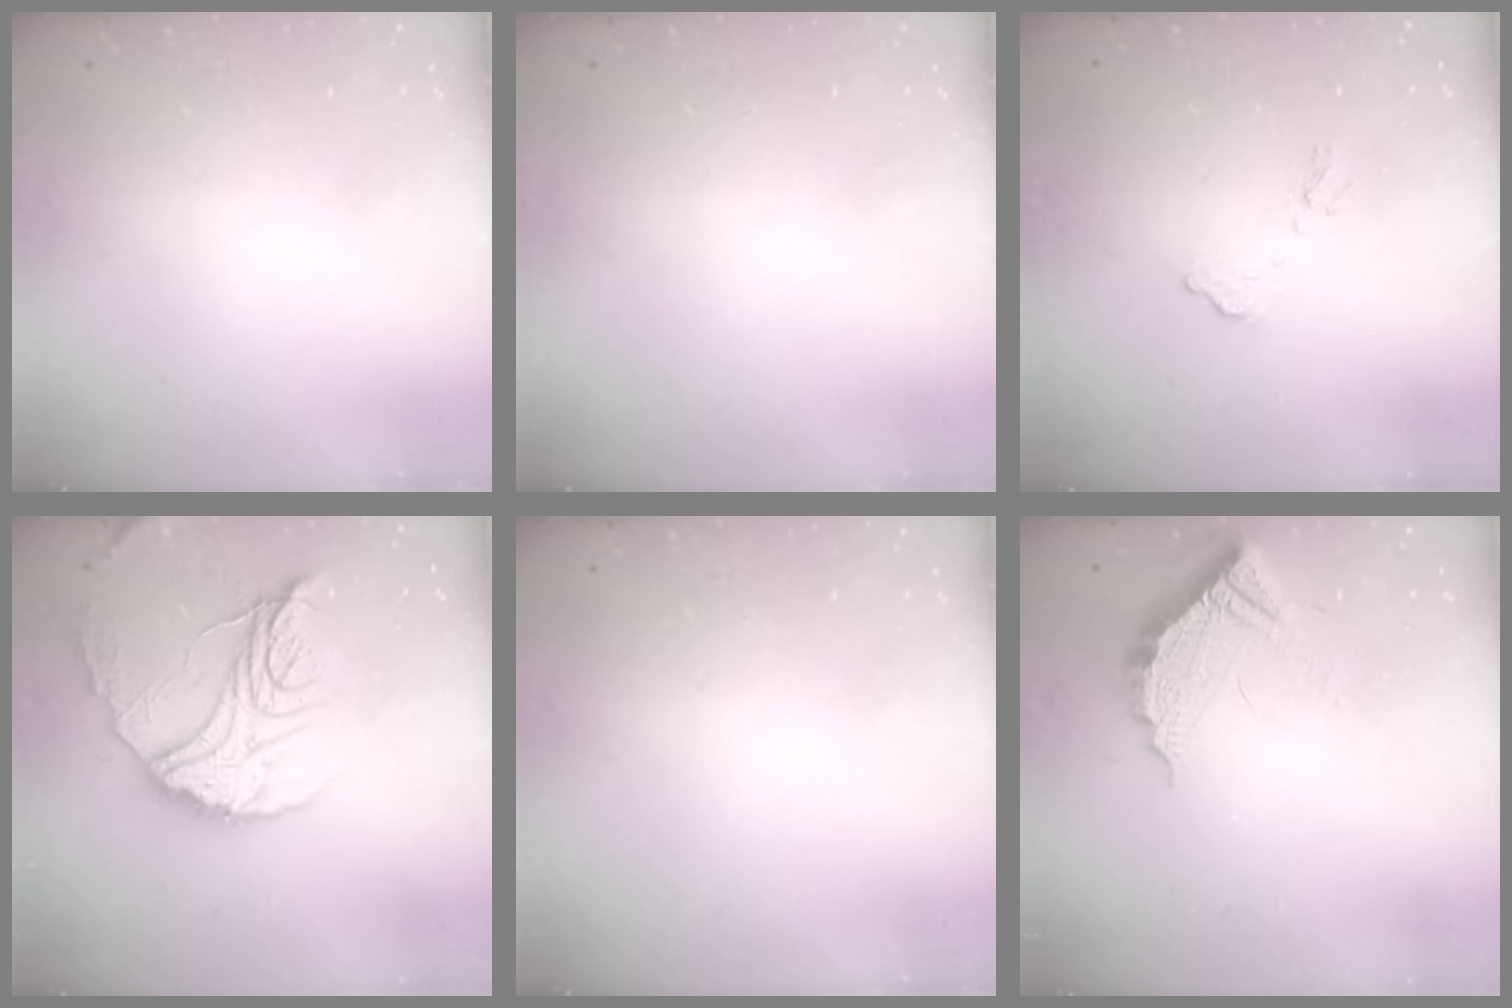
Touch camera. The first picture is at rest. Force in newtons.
{"total": 0.0}
{"total": 8.8, "press": 8.8, "slide": 0.2}
{"total": 20.5, "press": 20.5, "slide": 2.0}
{"total": 0.0}
{"total": 11.1, "press": 11.1, "slide": 0.4}